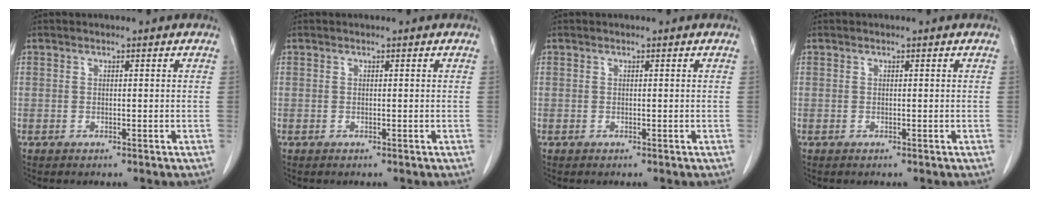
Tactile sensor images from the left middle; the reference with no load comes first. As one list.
[{"total": 0.0}, {"total": 0.0}, {"total": 0.0}]